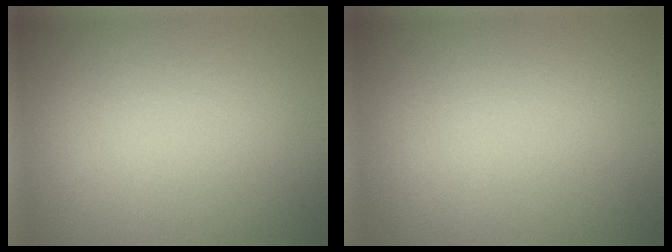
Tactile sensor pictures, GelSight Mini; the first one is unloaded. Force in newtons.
{"total": 0.0}